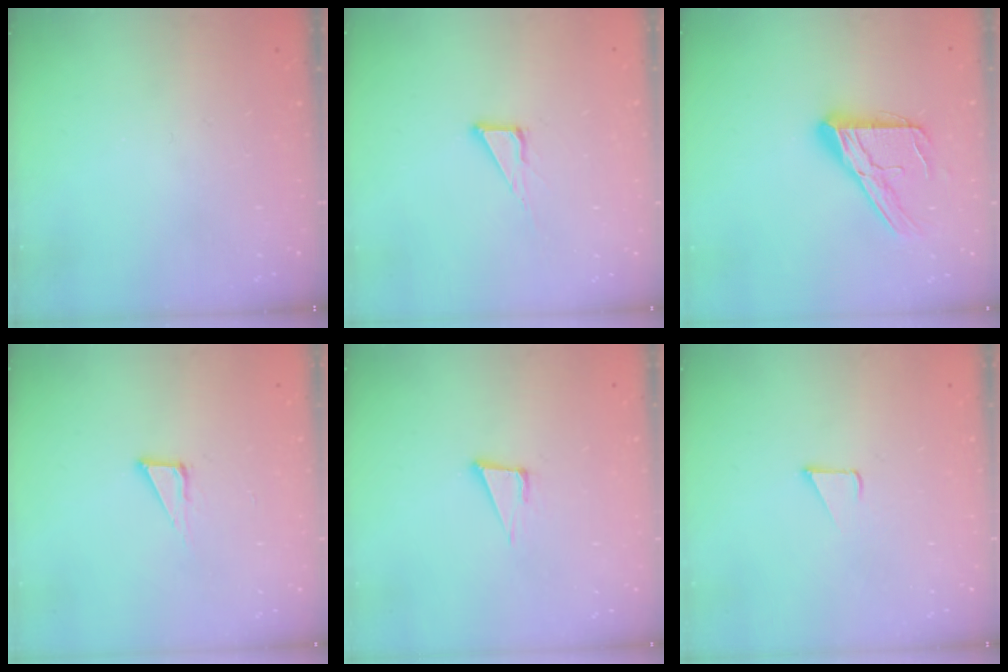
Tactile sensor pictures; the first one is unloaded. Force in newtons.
{"total": 5.0, "press": 5.0, "slide": 0.1}
{"total": 15.7, "press": 15.7, "slide": 1.5}
{"total": 6.4, "press": 6.4, "slide": 0.4}
{"total": 5.1, "press": 4.3, "slide": 2.8}
{"total": 2.4, "press": 2.4, "slide": 0.2}